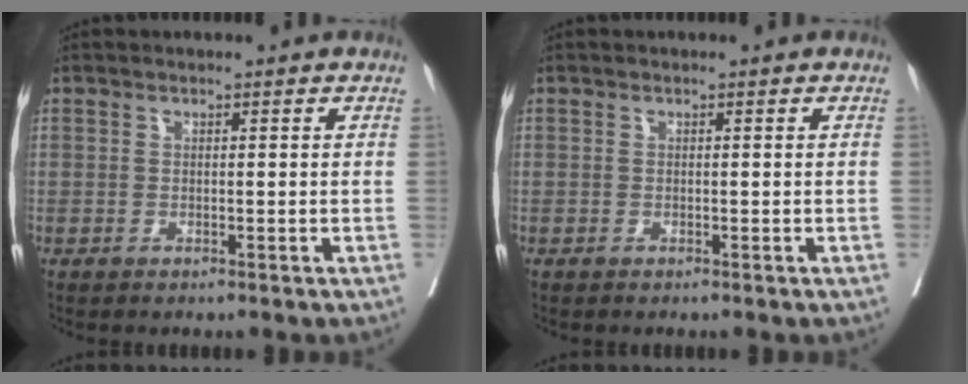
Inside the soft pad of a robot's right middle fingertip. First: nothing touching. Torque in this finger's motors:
{"motor_torque": [-0.05, -0.20, -0.09, -0.02]}